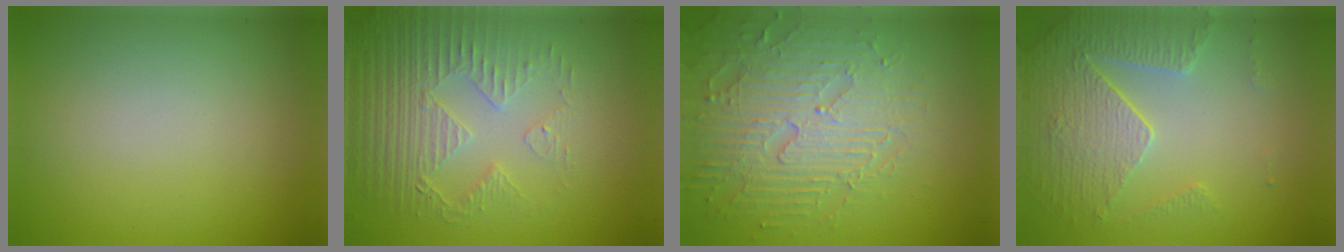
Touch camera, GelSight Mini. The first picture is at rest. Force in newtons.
{"total": 4.0, "press": 3.6, "slide": 1.8}
{"total": 6.2, "press": 5.2, "slide": 3.4}
{"total": 3.6, "press": 3.5, "slide": 1.1}